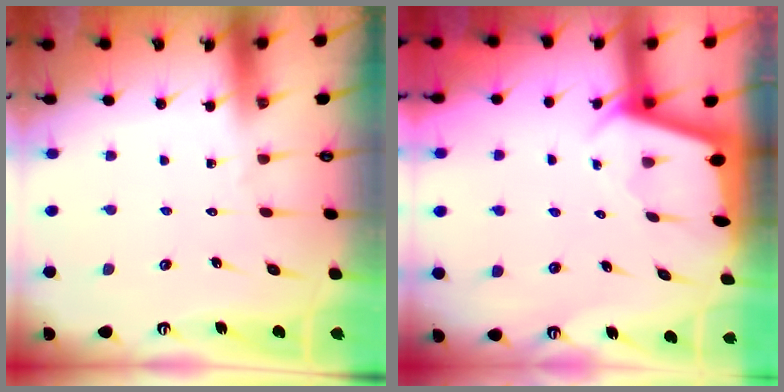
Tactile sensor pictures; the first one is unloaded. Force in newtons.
{"total": 2.2, "press": 2.2, "slide": 0.1}